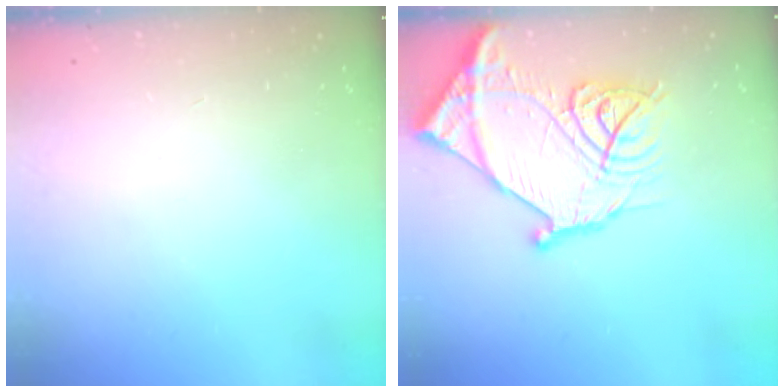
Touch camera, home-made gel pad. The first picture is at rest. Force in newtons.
{"total": 21.2, "press": 21.1, "slide": 1.9}